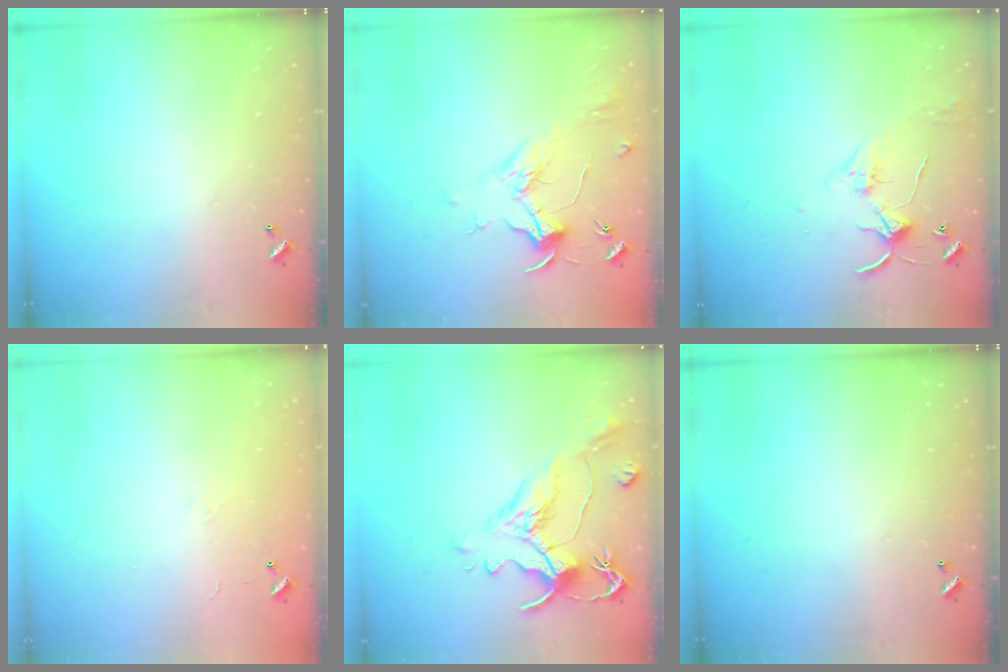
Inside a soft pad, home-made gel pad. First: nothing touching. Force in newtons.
{"total": 1.9, "press": 1.7, "slide": 0.7}
{"total": 4.2, "press": 4.1, "slide": 0.5}
{"total": 5.6, "press": 5.6, "slide": 0.8}
{"total": 1.5, "press": 0.1, "slide": 1.5}
{"total": 0.0}